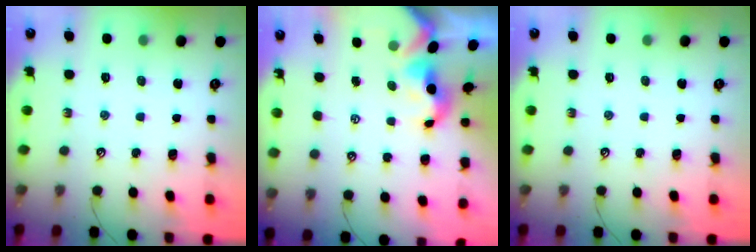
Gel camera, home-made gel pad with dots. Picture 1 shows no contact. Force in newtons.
{"total": 1.7, "press": 1.5, "slide": 0.7}
{"total": 0.0}